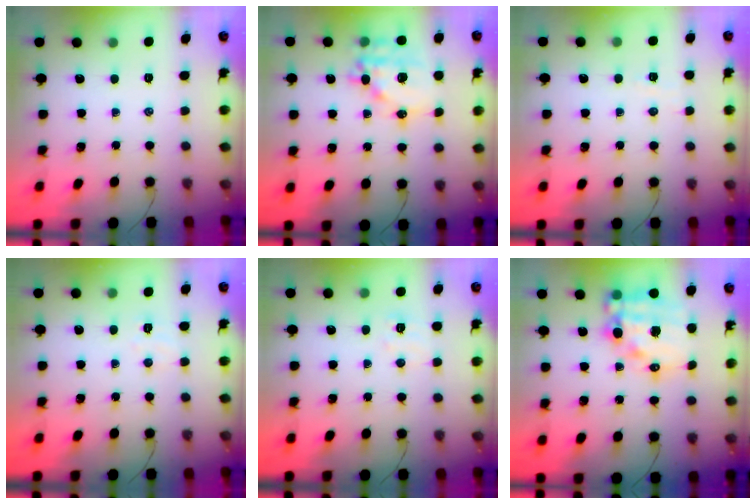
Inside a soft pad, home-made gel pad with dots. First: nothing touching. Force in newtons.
{"total": 16.1, "press": 15.8, "slide": 3.4}
{"total": 3.0, "press": 3.0, "slide": 0.7}
{"total": 3.8, "press": 3.7, "slide": 0.9}
{"total": 4.6, "press": 4.5, "slide": 1.0}
{"total": 14.8, "press": 14.4, "slide": 3.4}